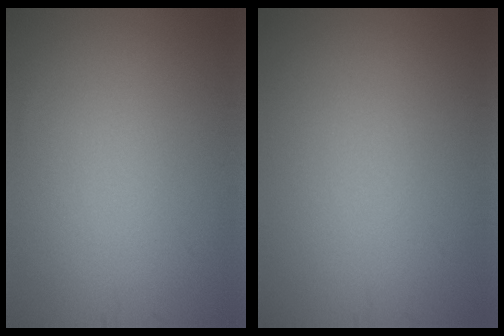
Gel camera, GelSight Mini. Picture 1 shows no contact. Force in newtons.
{"total": 0.0}